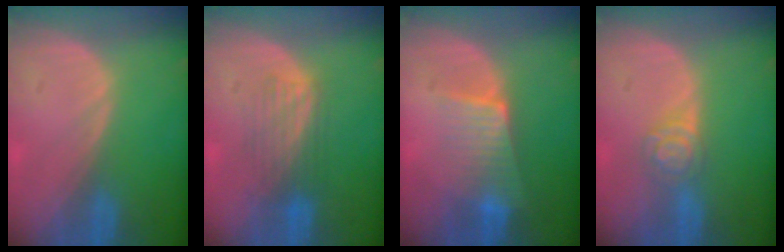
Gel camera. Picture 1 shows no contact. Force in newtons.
{"total": 4.7, "press": 4.7, "slide": 0.3}
{"total": 6.5, "press": 5.9, "slide": 2.9}
{"total": 4.3, "press": 3.9, "slide": 1.8}